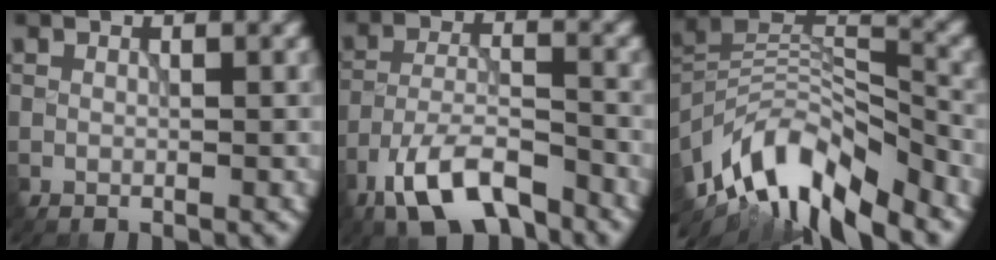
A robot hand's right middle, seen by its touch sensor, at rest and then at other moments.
{"total": 7.8, "force": [-5.4, 2.8, 4.9], "torque": [-0.089, -0.002, -0.107]}
{"total": 11.0, "force": [-7.8, 3.9, 6.7], "torque": [-0.121, 0.009, -0.150]}